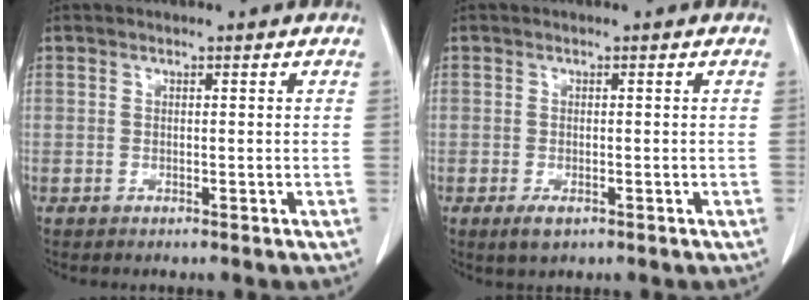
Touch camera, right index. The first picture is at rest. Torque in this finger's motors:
{"motor_torque": [0.07, -0.08, -0.02, -0.02]}